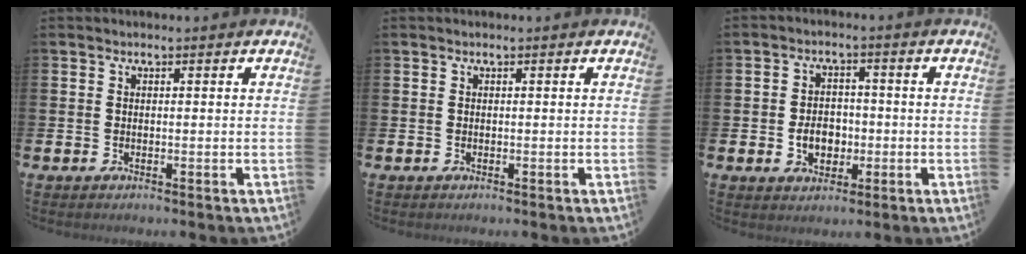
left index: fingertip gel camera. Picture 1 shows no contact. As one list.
[{"total": 0.0}, {"total": 4.3, "force": [-0.9, 3.3, 2.6], "torque": [-0.034, -0.001, -0.024]}]